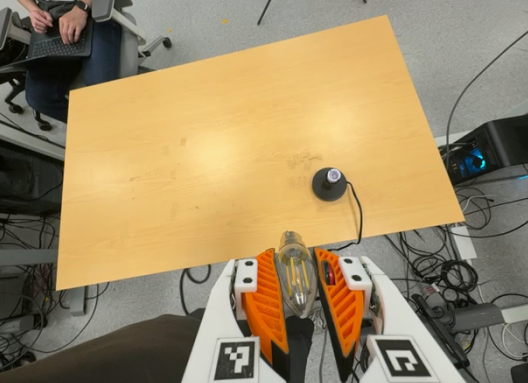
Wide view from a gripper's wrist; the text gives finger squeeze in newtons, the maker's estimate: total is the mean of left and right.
{"total": 12.1, "left": 13.2, "right": 10.9}